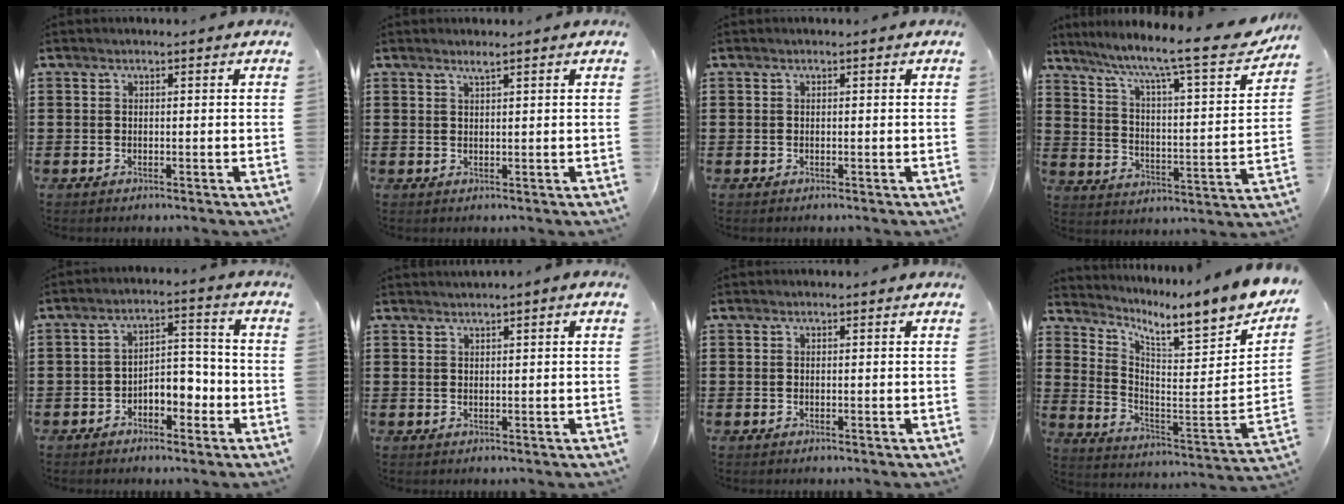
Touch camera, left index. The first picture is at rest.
{"total": 1.2, "force": [1.0, -0.1, 0.8], "torque": [-0.015, -0.001, 0.018]}
{"total": 0.0}
{"total": 10.1, "force": [8.0, 0.7, 6.1], "torque": [-0.123, -0.061, 0.120]}
{"total": 4.8, "force": [-2.8, 2.7, 2.8], "torque": [-0.050, 0.014, -0.055]}
{"total": 0.9, "force": [0.7, -0.2, 0.5], "torque": [-0.009, -0.001, 0.012]}
{"total": 0.0}
{"total": 7.1, "force": [6.1, 0.4, 3.7], "torque": [-0.078, -0.074, 0.088]}